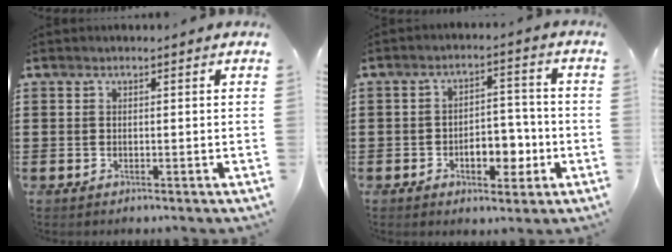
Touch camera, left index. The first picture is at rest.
{"total": 6.7, "force": [-2.3, 3.8, 5.0], "torque": [-0.070, 0.008, -0.044]}